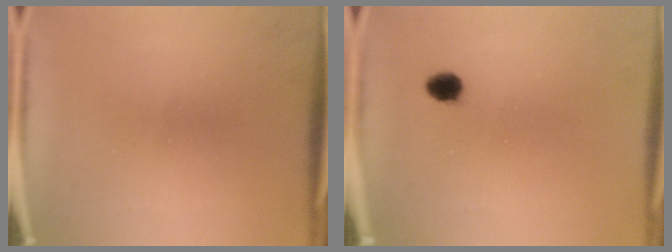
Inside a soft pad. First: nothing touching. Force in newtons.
{"total": 2.5}